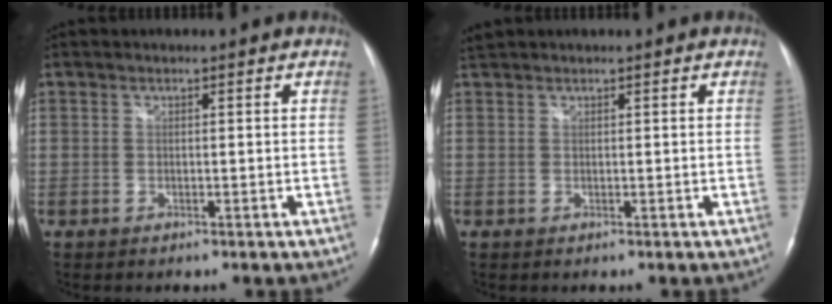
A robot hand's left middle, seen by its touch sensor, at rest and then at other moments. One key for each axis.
{"total": 1.1, "fx": 1.0, "fy": 0.0, "fz": 0.1, "tx": -0.013, "ty": 0.016, "tz": 0.028}